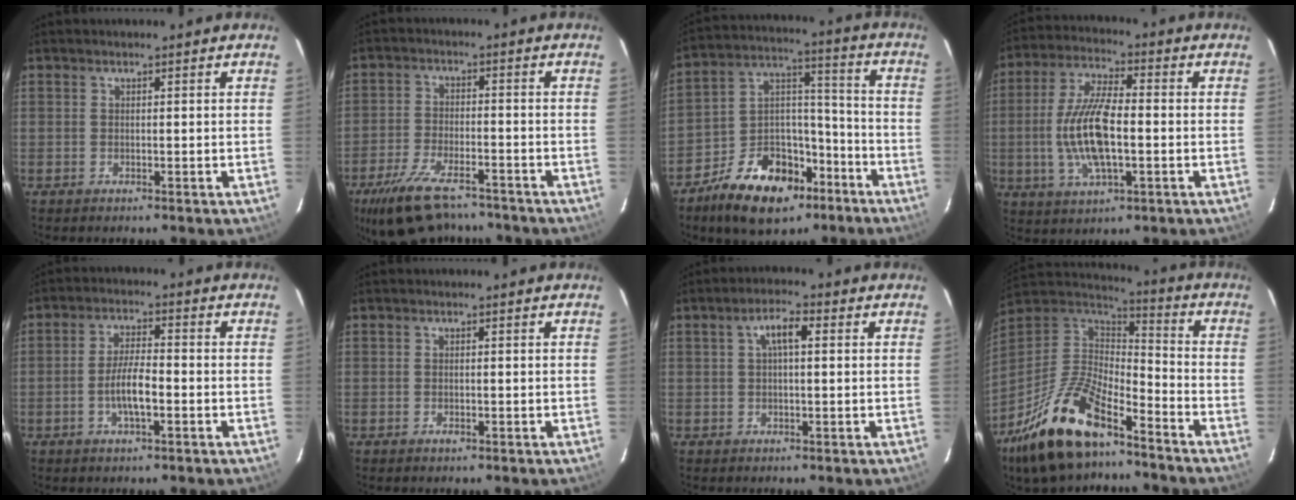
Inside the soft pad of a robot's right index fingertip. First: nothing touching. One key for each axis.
{"total": 13.7, "fx": -10.5, "fy": 5.5, "fz": 6.9, "tx": -0.155, "ty": -0.017, "tz": -0.174}
{"total": 17.4, "fx": -10.9, "fy": 10.1, "fz": 9.1, "tx": -0.174, "ty": 0.041, "tz": -0.168}
{"total": 13.2, "fx": -1.8, "fy": 4.7, "fz": 12.2, "tx": -0.250, "ty": 0.002, "tz": -0.033}
{"total": 5.9, "fx": -2.0, "fy": 1.6, "fz": 5.3, "tx": -0.105, "ty": 0.001, "tz": -0.036}
{"total": 1.0, "fx": -0.4, "fy": 0.6, "fz": 0.6, "tx": -0.011, "ty": 0.000, "tz": -0.006}
{"total": 4.2, "fx": 1.0, "fy": 1.4, "fz": 3.8, "tx": -0.072, "ty": 0.013, "tz": 0.020}
{"total": 21.0, "fx": -14.1, "fy": 7.9, "fz": 13.4, "tx": -0.285, "ty": -0.021, "tz": -0.259}